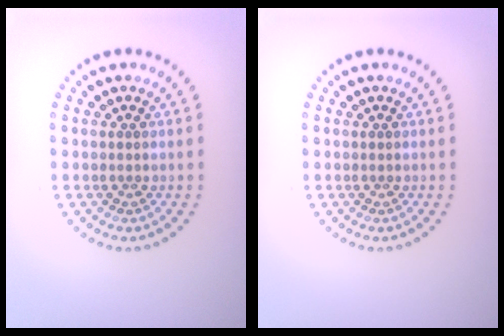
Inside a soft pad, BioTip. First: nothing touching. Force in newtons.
{"total": 0.0}